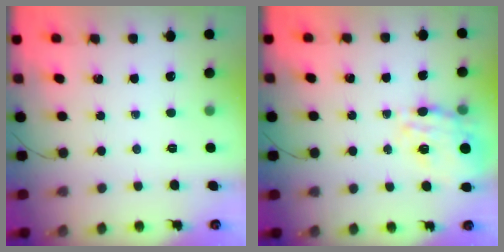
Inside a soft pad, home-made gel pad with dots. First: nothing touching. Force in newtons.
{"total": 14.3, "press": 14.0, "slide": 2.9}